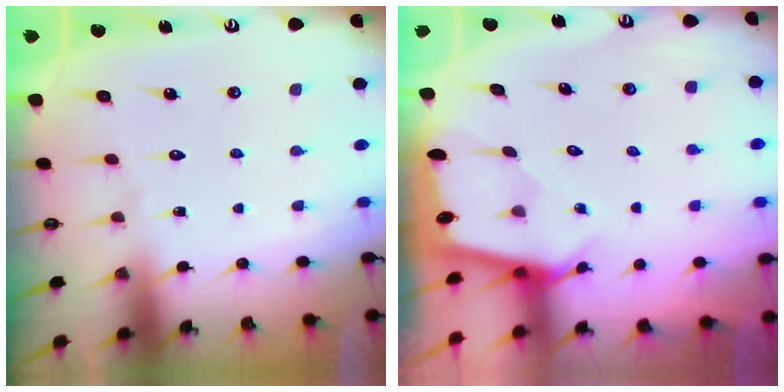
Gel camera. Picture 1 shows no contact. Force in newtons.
{"total": 2.1, "press": 2.1, "slide": 0.1}